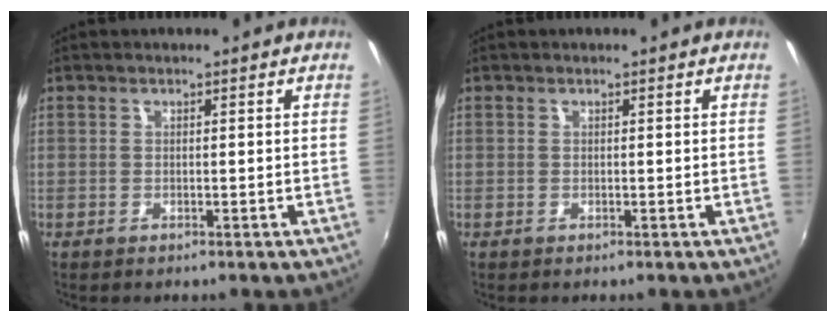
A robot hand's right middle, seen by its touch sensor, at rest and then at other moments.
{"total": 0.0}